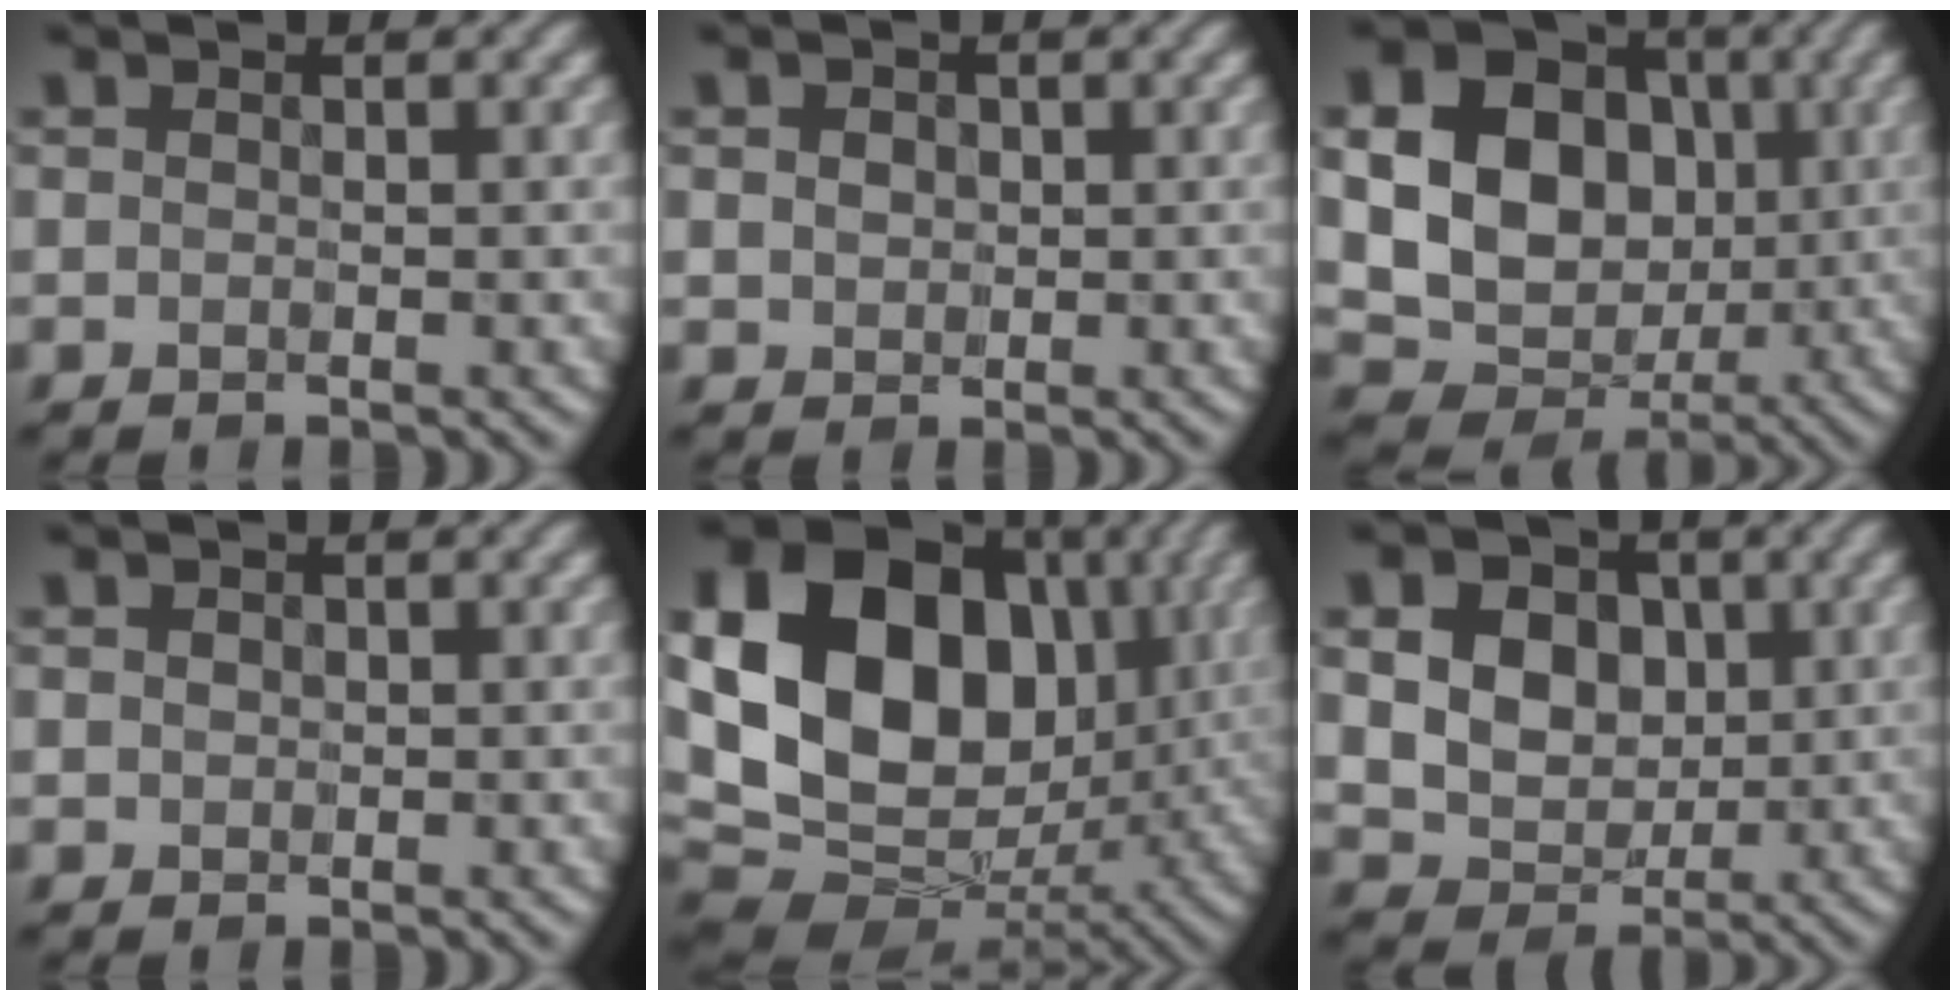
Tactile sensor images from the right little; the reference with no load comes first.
{"total": 2.0, "force": [0.5, 1.7, 1.0], "torque": [-0.026, 0.007, 0.010]}
{"total": 19.1, "force": [2.8, 16.2, 9.6], "torque": [-0.204, 0.028, 0.021]}
{"total": 0.7, "force": [0.1, 0.7, 0.2], "torque": [-0.004, -0.001, 0.003]}
{"total": 19.4, "force": [3.2, 14.5, 12.4], "torque": [-0.239, 0.012, 0.059]}
{"total": 10.4, "force": [2.8, 8.3, 5.6], "torque": [-0.110, 0.022, 0.043]}